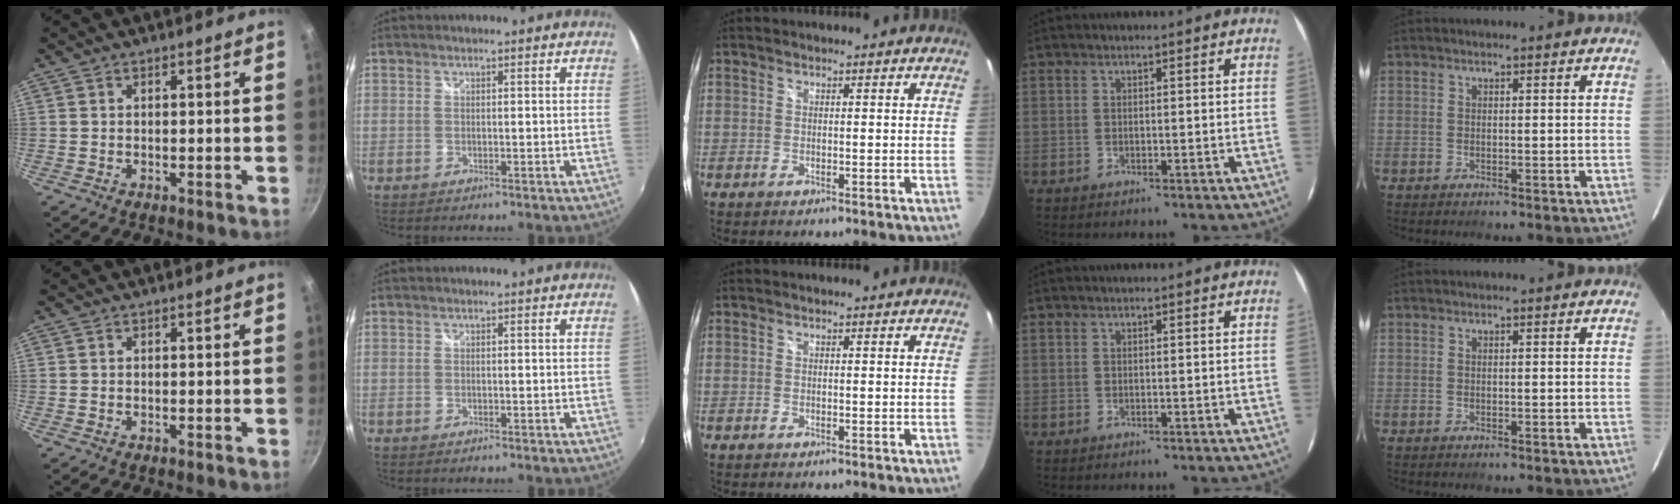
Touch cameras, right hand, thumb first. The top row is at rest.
{}